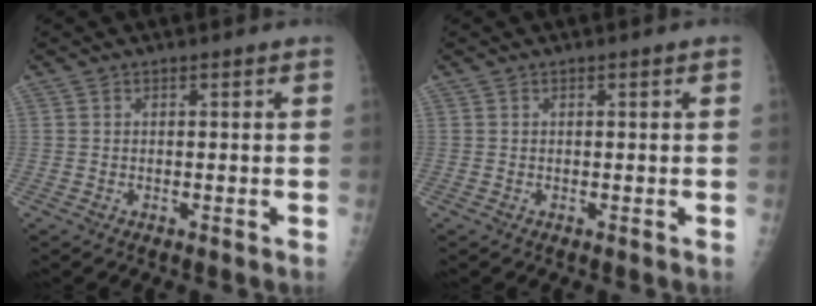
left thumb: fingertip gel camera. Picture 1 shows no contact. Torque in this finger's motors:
{"motor_torque": [0.31, 0.05, 0.22, 0.17, 0.00]}